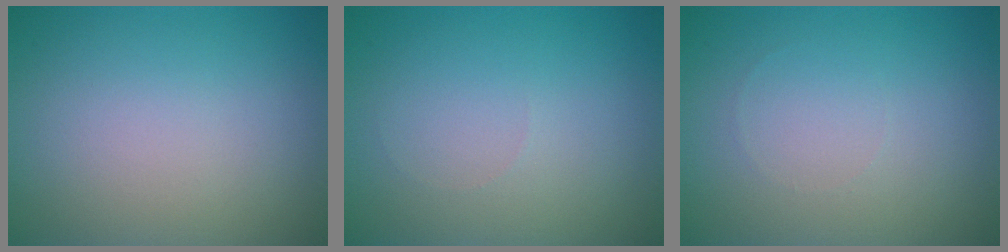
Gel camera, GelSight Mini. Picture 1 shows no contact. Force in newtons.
{"total": 0.0}
{"total": 0.0}